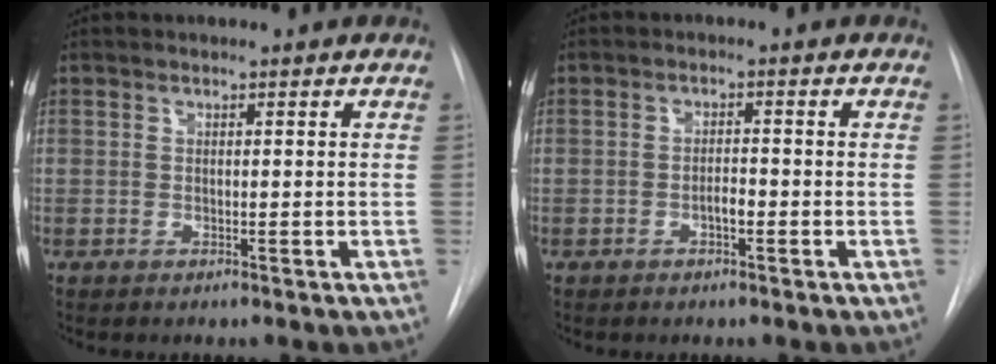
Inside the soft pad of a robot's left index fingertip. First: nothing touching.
{"total": 1.7, "force": [-0.8, 0.6, 1.4], "torque": [-0.021, 0.004, -0.015]}